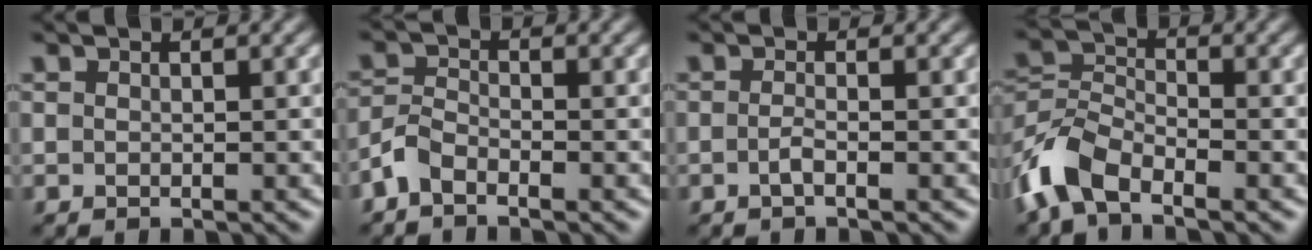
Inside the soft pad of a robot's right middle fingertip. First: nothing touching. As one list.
[{"total": 2.3, "force": [-1.7, 1.0, 1.3], "torque": [-0.026, 0.004, -0.043]}, {"total": 1.1, "force": [-0.5, 0.3, 0.9], "torque": [-0.019, -0.001, -0.011]}, {"total": 5.9, "force": [-4.0, 2.8, 3.4], "torque": [-0.073, 0.000, -0.094]}]